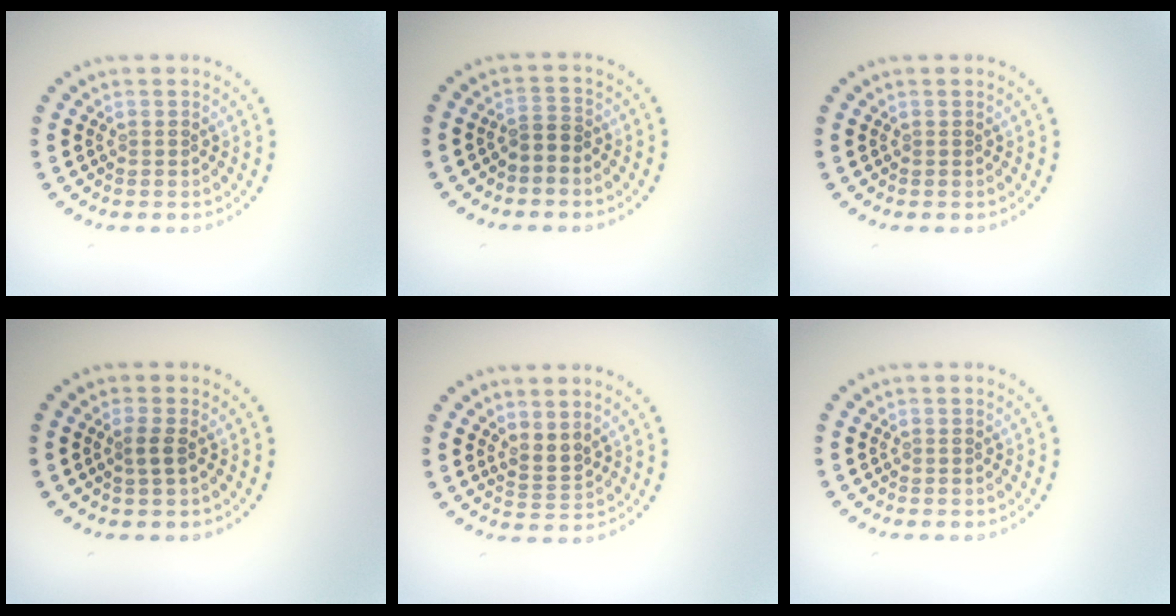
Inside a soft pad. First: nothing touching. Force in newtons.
{"total": 1.7, "press": 1.4, "slide": 1.0}
{"total": 0.0}
{"total": 1.3, "press": 1.1, "slide": 0.6}
{"total": 2.0, "press": 1.5, "slide": 1.4}
{"total": 0.0}